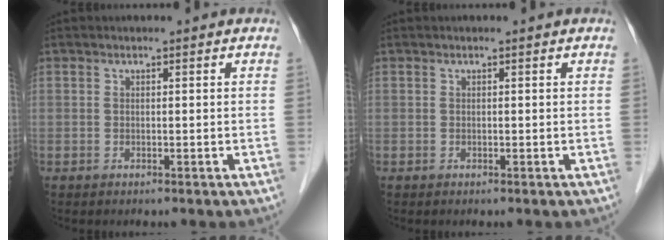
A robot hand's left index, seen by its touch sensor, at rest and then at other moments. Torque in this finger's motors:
{"motor_torque": [-0.03, 0.01, -0.08, -0.01]}